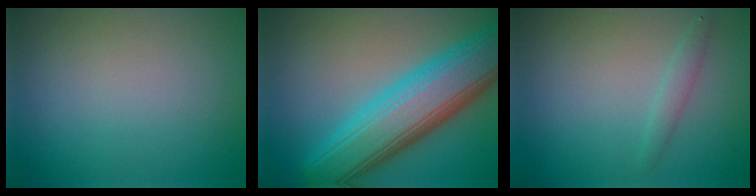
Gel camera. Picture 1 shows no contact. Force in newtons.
{"total": 9.9, "press": 9.9, "slide": 0.2}
{"total": 1.2, "press": 1.2, "slide": 0.0}